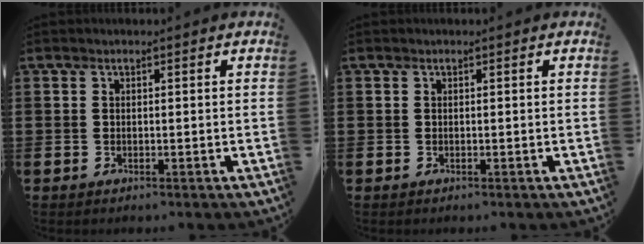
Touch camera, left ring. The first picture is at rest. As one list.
[{"total": 0.0}]